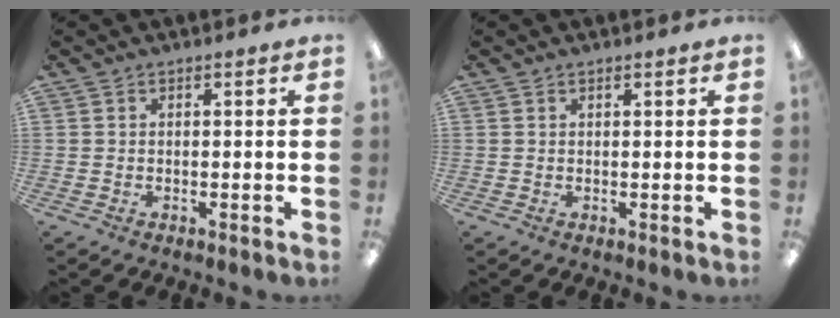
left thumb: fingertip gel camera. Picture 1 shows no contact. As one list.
[{"total": 0.7, "force": [0.6, 0.1, 0.4], "torque": [-0.008, 0.001, 0.010]}]